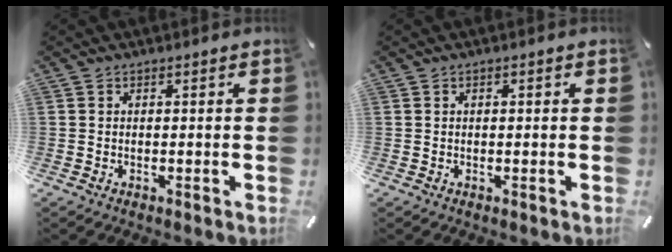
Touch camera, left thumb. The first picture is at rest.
{"total": 0.6, "force": [0.0, 0.2, 0.5], "torque": [-0.009, 0.002, 0.000]}